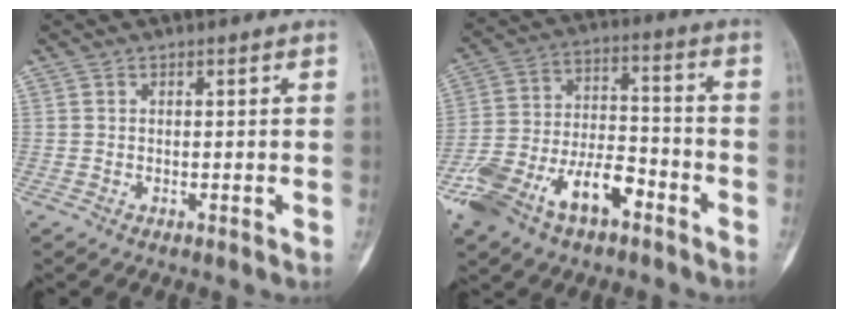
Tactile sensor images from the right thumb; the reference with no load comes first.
{"total": 16.9, "force": [-9.1, 8.4, 11.5], "torque": [-0.211, 0.060, -0.167]}